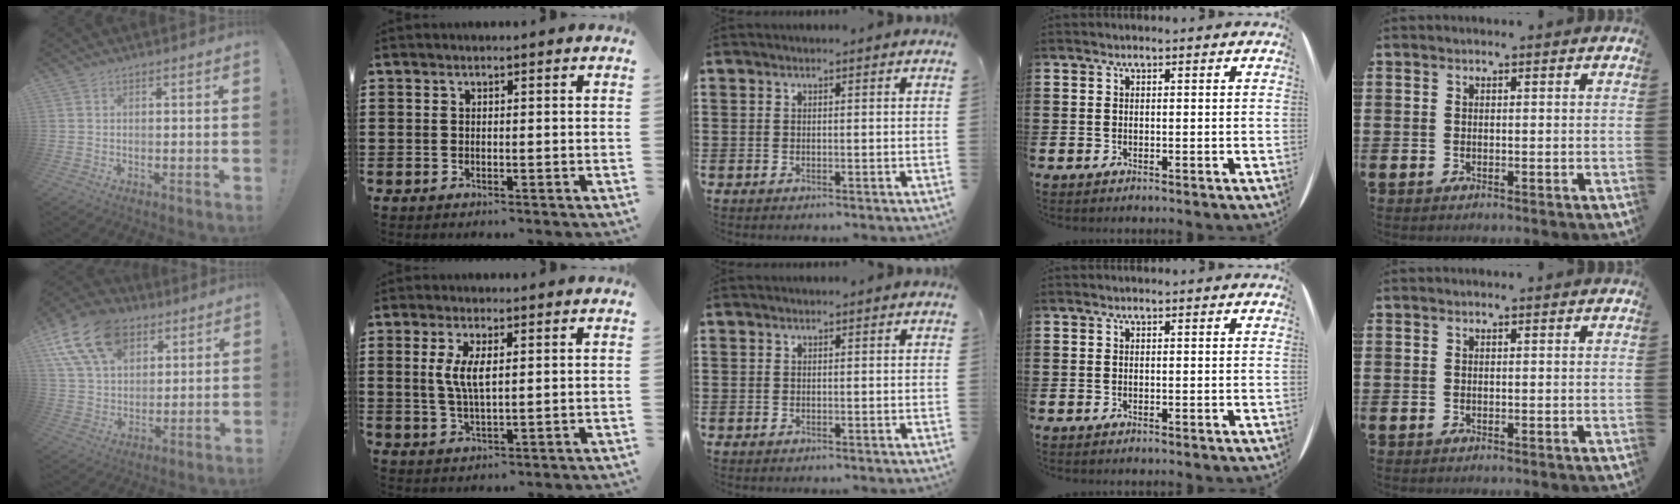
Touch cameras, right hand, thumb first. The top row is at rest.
{"thumb": {"total": 18.3, "force": [9.1, 12.2, 10.0], "torque": [-0.177, -0.042, 0.171]}, "index": {"total": 4.9, "force": [1.1, 1.5, 4.5], "torque": [-0.092, 0.004, 0.017]}}